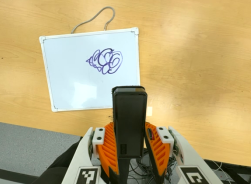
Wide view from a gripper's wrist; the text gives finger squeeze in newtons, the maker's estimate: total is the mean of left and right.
{"total": 5.4, "left": 3.8, "right": 7.0}